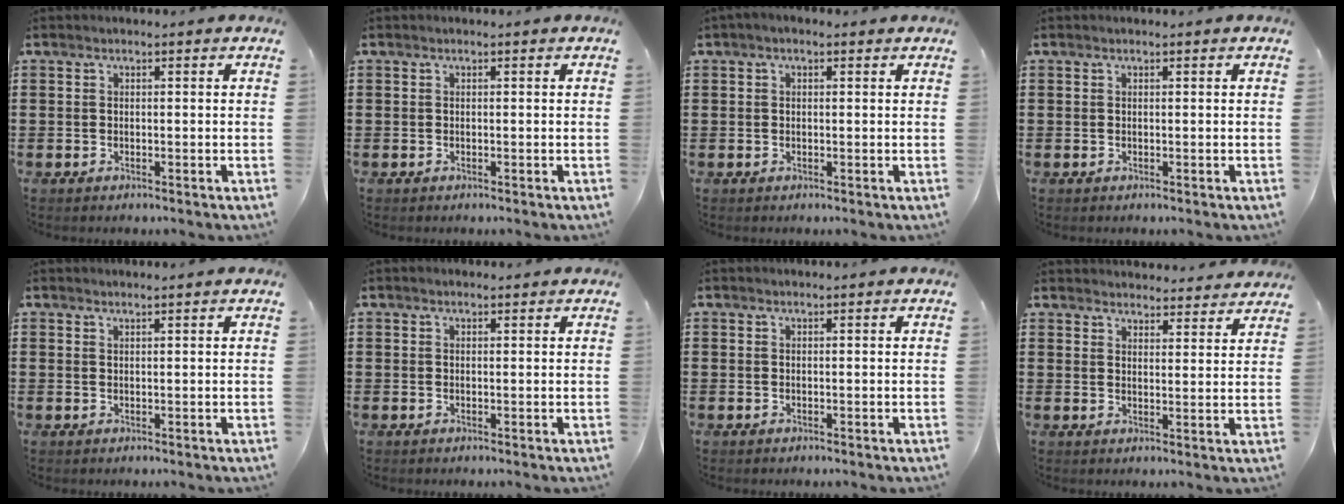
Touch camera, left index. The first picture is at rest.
{"total": 0.0}
{"total": 0.9, "force": [0.0, 0.6, 0.7], "torque": [-0.013, 0.006, -0.002]}
{"total": 0.0}
{"total": 1.0, "force": [0.9, -0.1, 0.4], "torque": [-0.008, -0.003, 0.017]}
{"total": 0.5, "force": [0.5, 0.2, 0.2], "torque": [-0.004, 0.002, 0.009]}
{"total": 0.0}
{"total": 3.6, "force": [3.6, 0.2, 0.0], "torque": [-0.002, -0.020, 0.065]}